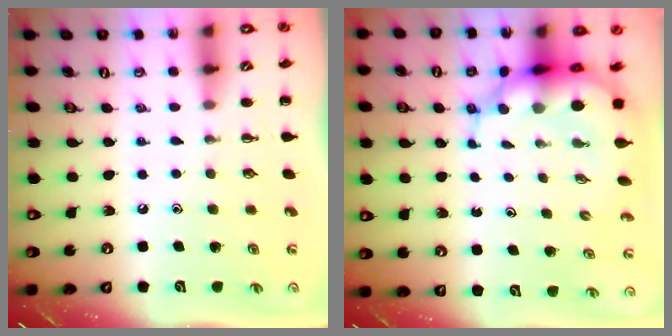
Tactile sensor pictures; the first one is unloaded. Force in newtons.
{"total": 9.2, "press": 8.8, "slide": 2.7}